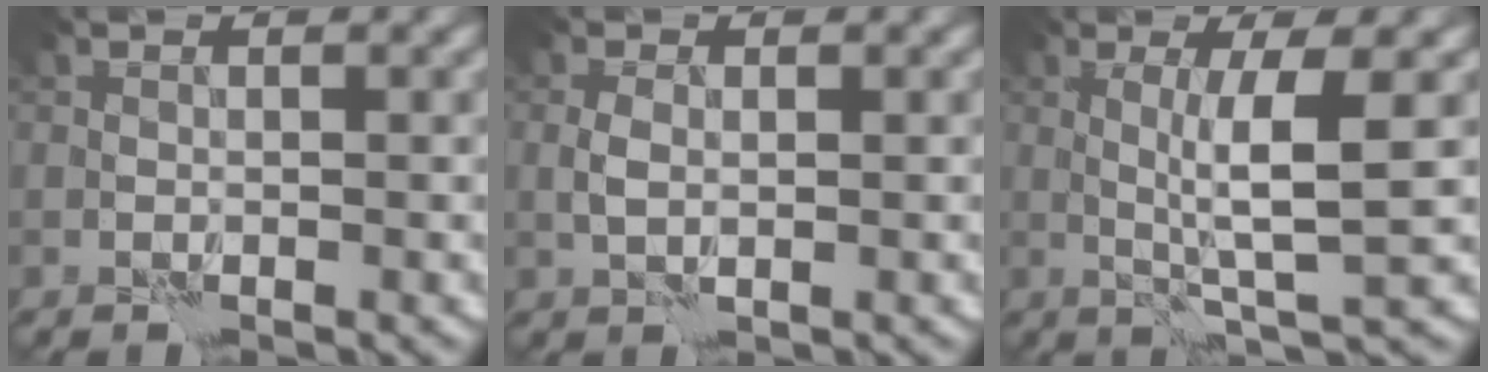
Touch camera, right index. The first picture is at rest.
{"total": 1.2, "force": [0.3, 0.6, 1.0], "torque": [-0.024, -0.001, 0.006]}
{"total": 4.5, "force": [0.8, 0.2, 4.4], "torque": [-0.082, -0.003, 0.018]}